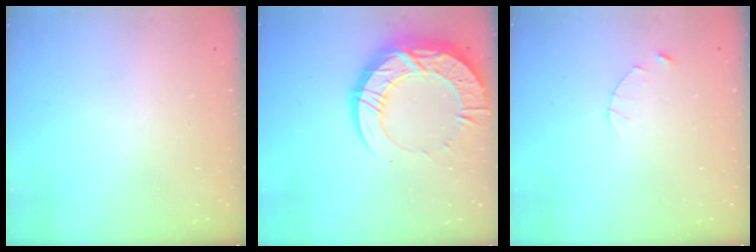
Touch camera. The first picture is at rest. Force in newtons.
{"total": 20.3, "press": 20.2, "slide": 1.7}
{"total": 2.5, "press": 2.4, "slide": 0.3}